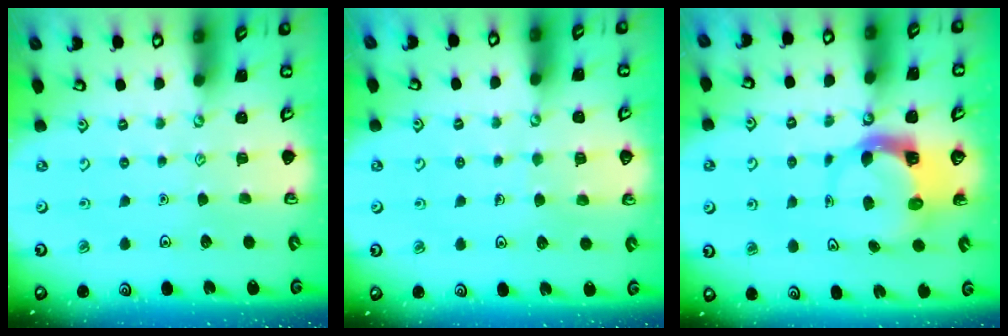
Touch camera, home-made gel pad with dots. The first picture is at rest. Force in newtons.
{"total": 4.8, "press": 4.8, "slide": 0.4}
{"total": 6.2, "press": 6.1, "slide": 1.1}